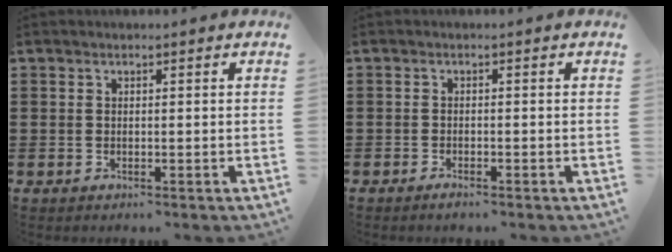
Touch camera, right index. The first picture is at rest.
{"total": 0.9, "force": [-0.9, 0.1, 0.3], "torque": [-0.010, -0.005, -0.016]}